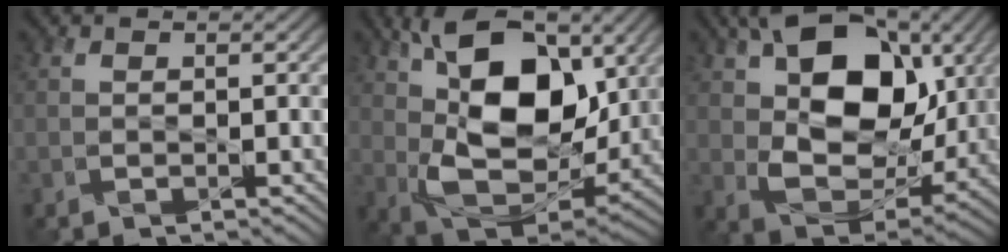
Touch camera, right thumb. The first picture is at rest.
{"total": 16.2, "force": [4.9, 9.1, 12.5], "torque": [-0.229, 0.009, 0.084]}
{"total": 15.0, "force": [4.3, 9.6, 10.6], "torque": [-0.188, 0.002, 0.073]}